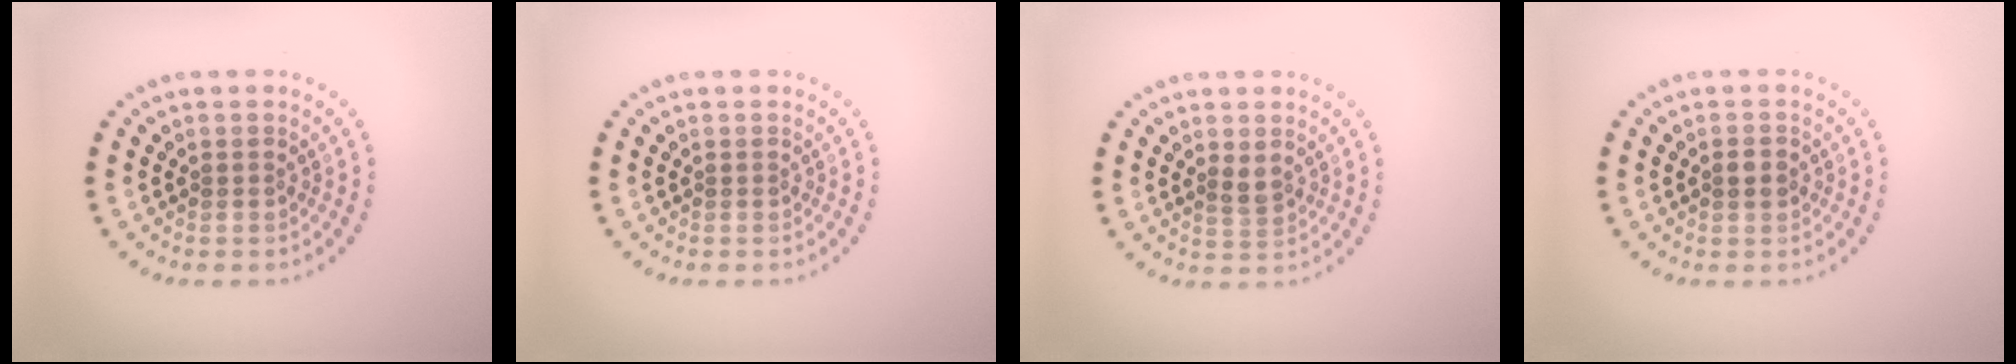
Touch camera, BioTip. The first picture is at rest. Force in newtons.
{"total": 0.0}
{"total": 1.4, "press": 1.2, "slide": 0.6}
{"total": 1.7, "press": 1.7, "slide": 0.1}